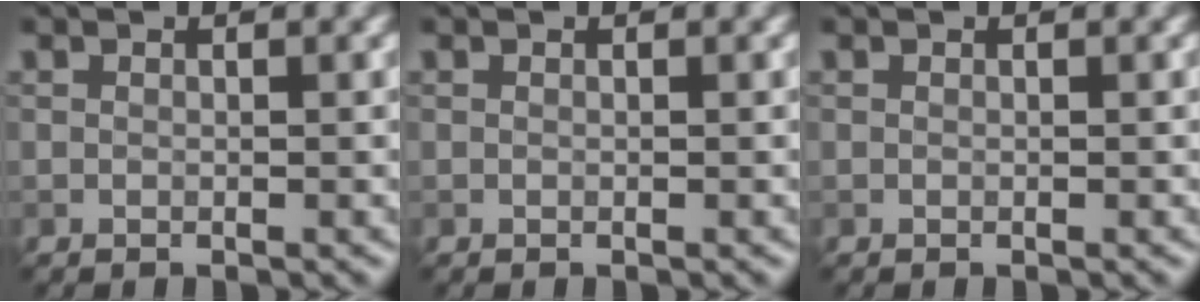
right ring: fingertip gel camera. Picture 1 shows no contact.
{"total": 0.0}
{"total": 0.0}